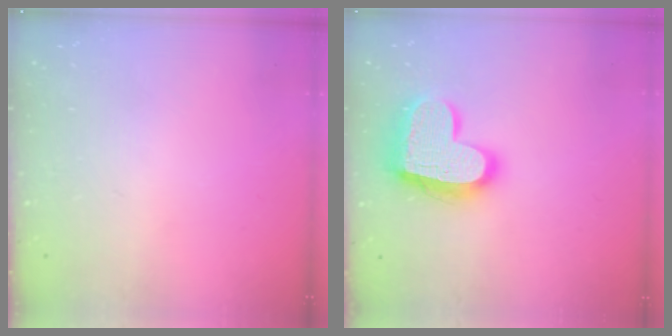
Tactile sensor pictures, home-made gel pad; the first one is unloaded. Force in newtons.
{"total": 18.2, "press": 18.1, "slide": 1.4}